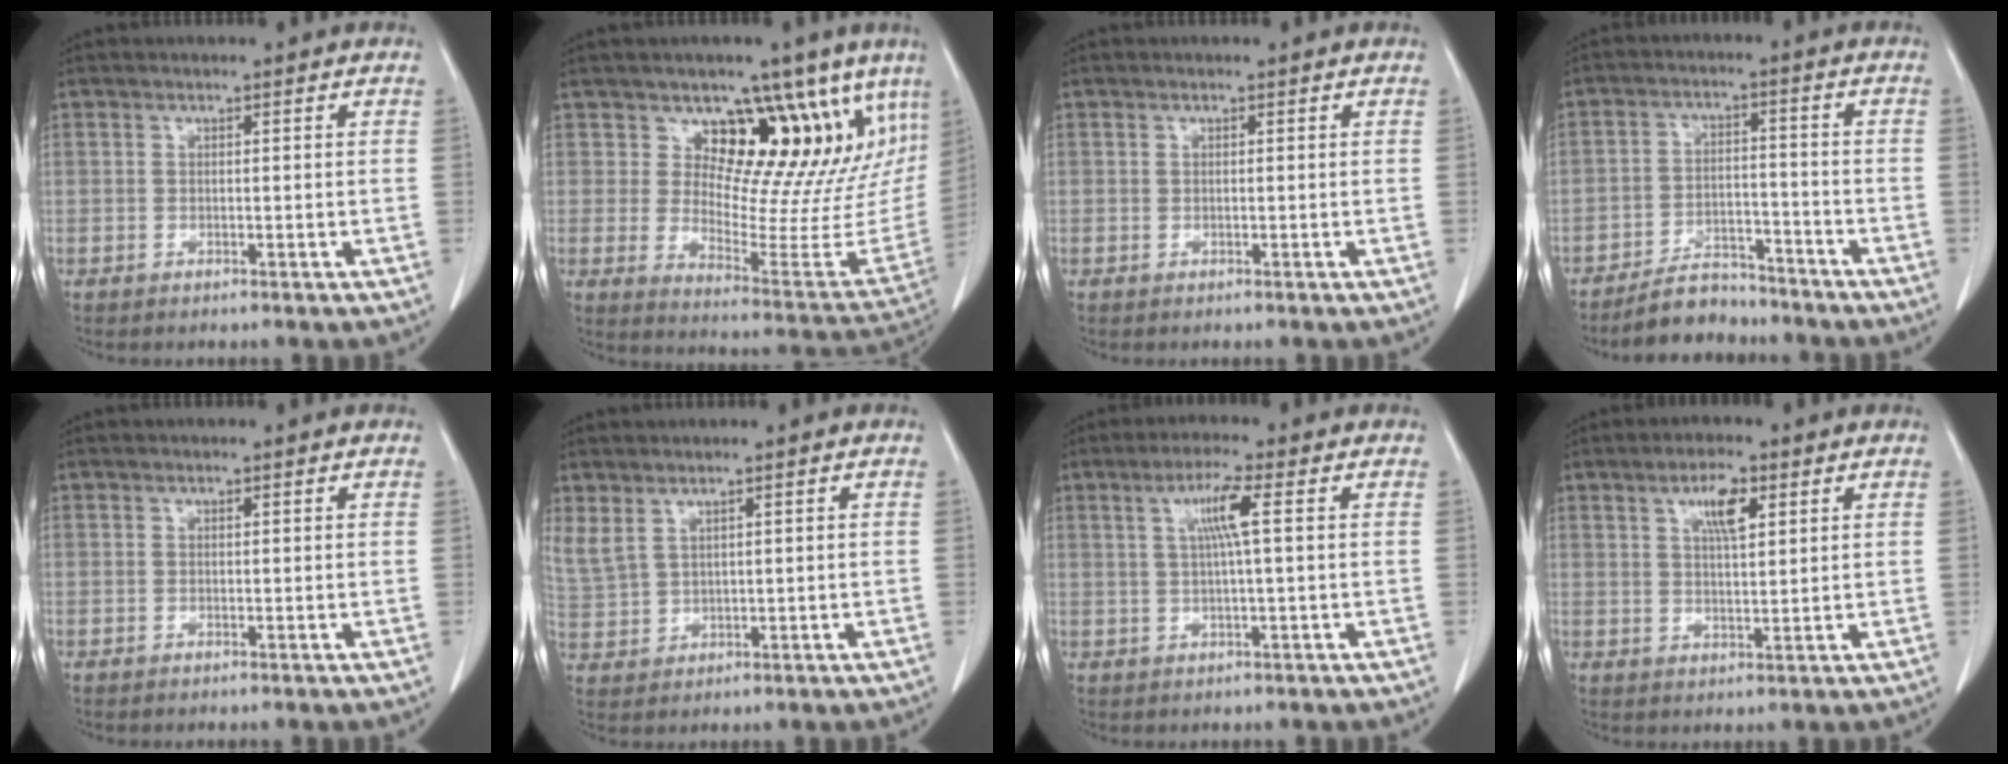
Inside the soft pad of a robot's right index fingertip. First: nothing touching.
{"total": 16.7, "force": [11.2, 8.4, 9.1], "torque": [-0.099, -0.013, 0.139]}
{"total": 0.0}
{"total": 6.7, "force": [-6.1, 2.5, 1.4], "torque": [-0.024, 0.002, -0.103]}
{"total": 0.0}
{"total": 5.6, "force": [3.3, 3.1, 3.2], "torque": [-0.090, 0.005, 0.084]}
{"total": 5.0, "force": [1.2, -0.4, 4.8], "torque": [-0.090, 0.006, 0.024]}
{"total": 5.1, "force": [2.4, 1.3, 4.3], "torque": [-0.080, 0.003, 0.043]}